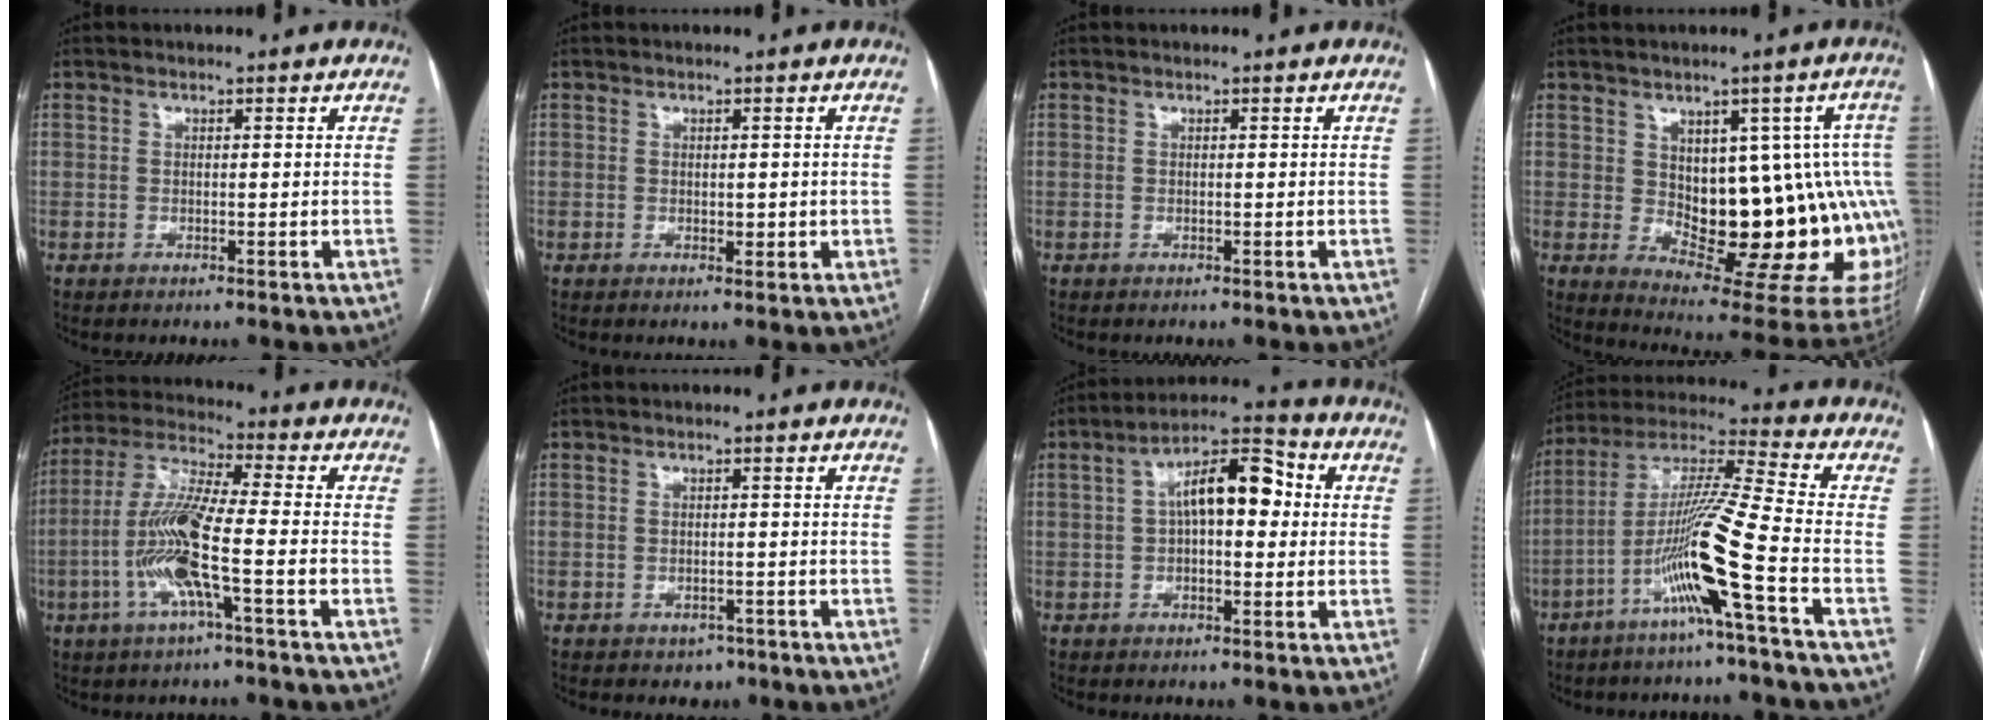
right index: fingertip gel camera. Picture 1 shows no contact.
{"total": 1.7, "force": [0.0, 1.1, 1.3], "torque": [-0.016, 0.000, 0.003]}
{"total": 0.0}
{"total": 19.2, "force": [-0.4, 8.5, 17.2], "torque": [-0.142, 0.017, 0.019]}
{"total": 12.2, "force": [-3.5, 0.9, 11.6], "torque": [-0.245, 0.004, -0.071]}
{"total": 2.2, "force": [-1.4, 1.5, 0.7], "torque": [-0.008, 0.003, -0.010]}
{"total": 10.3, "force": [1.4, 3.9, 9.4], "torque": [-0.161, 0.039, 0.017]}
{"total": 13.7, "force": [-5.7, -1.9, 12.3], "torque": [-0.238, -0.003, -0.113]}